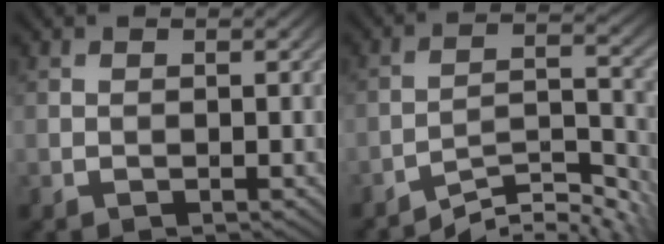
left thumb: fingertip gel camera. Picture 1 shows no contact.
{"total": 6.4, "force": [-5.9, 0.4, 2.5], "torque": [-0.046, 0.001, -0.100]}